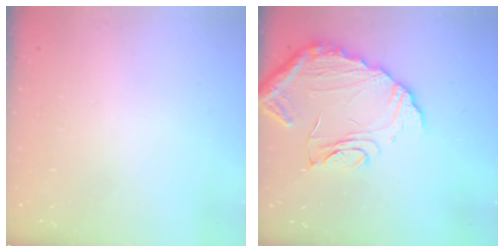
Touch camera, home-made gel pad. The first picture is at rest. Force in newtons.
{"total": 14.7, "press": 14.6, "slide": 1.0}